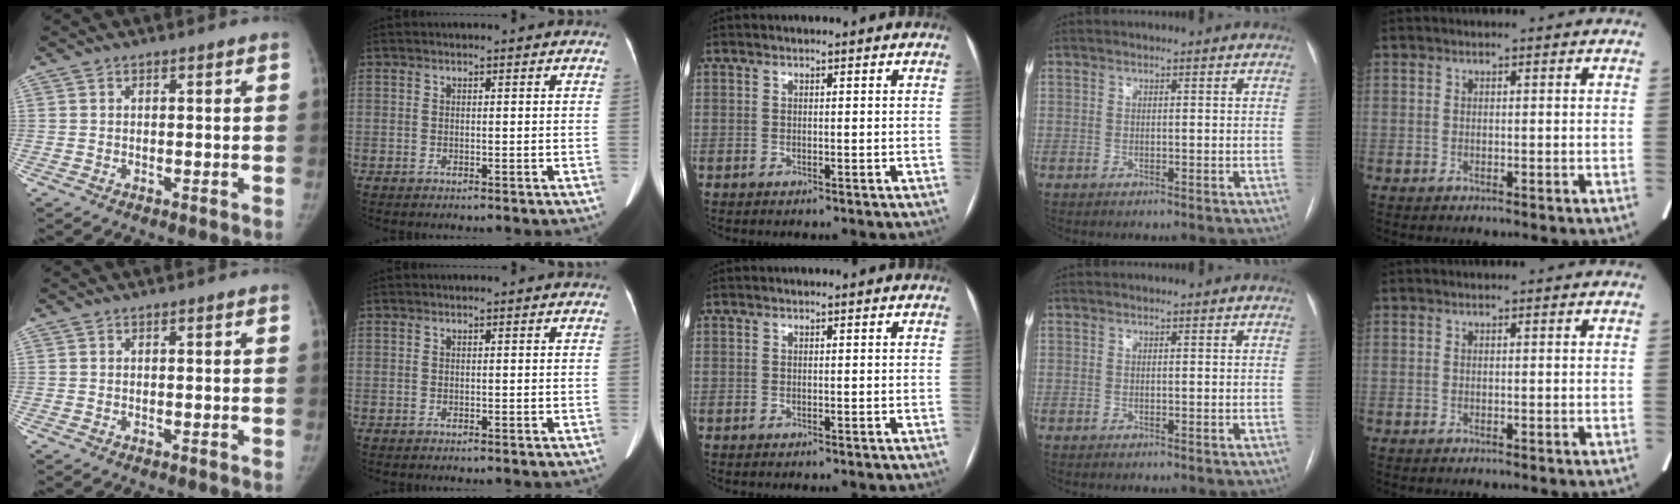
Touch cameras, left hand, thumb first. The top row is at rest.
{}